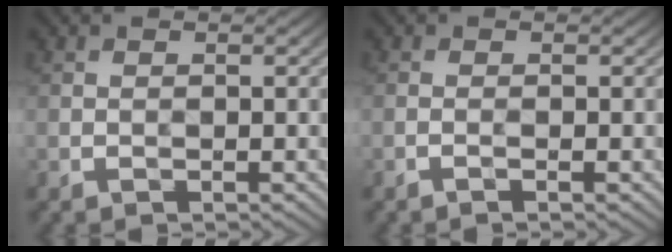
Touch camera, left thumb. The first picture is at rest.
{"total": 0.6, "force": [-0.3, -0.1, 0.5], "torque": [-0.010, 0.003, -0.010]}